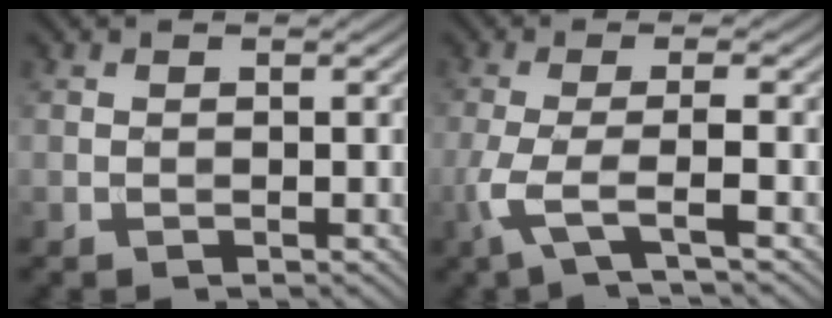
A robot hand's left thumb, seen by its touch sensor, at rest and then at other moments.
{"total": 4.9, "force": [-2.1, 0.8, 4.4], "torque": [-0.089, -0.002, -0.060]}